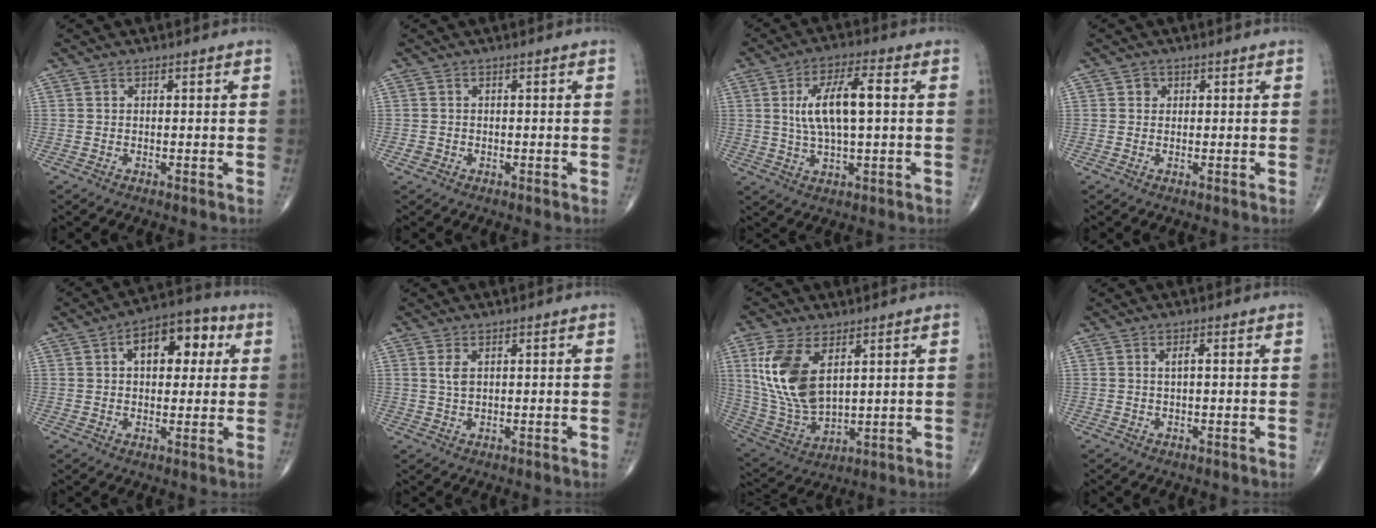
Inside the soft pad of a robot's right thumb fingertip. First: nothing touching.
{"total": 1.0, "force": [-0.4, 0.9, 0.3], "torque": [-0.001, 0.005, -0.007]}
{"total": 11.2, "force": [1.5, 3.8, 10.4], "torque": [-0.195, 0.010, 0.026]}
{"total": 1.2, "force": [0.3, 1.1, 0.3], "torque": [0.003, 0.001, 0.001]}
{"total": 11.9, "force": [3.5, 6.7, 9.2], "torque": [-0.097, 0.019, 0.044]}
{"total": 2.3, "force": [0.8, 1.1, 1.8], "torque": [-0.035, -0.001, 0.021]}
{"total": 15.2, "force": [4.8, 8.1, 12.0], "torque": [-0.245, -0.019, 0.108]}
{"total": 1.5, "force": [0.3, 0.3, 1.4], "torque": [-0.028, 0.002, 0.006]}